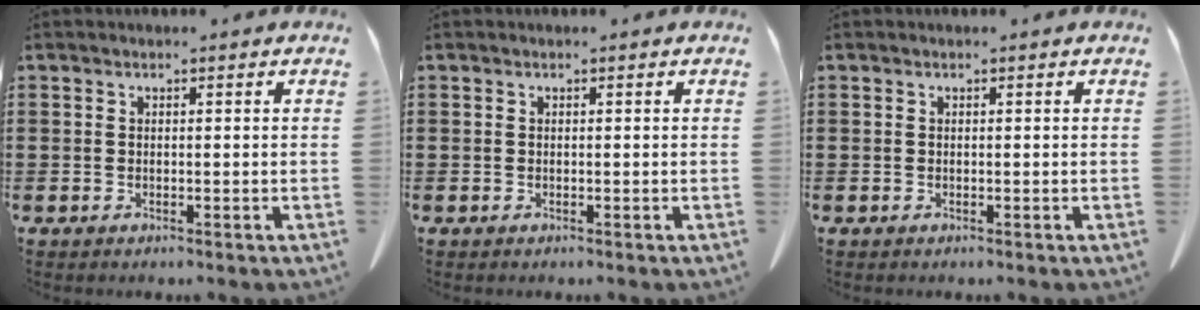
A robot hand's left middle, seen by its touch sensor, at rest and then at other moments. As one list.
[{"total": 0.0}, {"total": 0.0}]